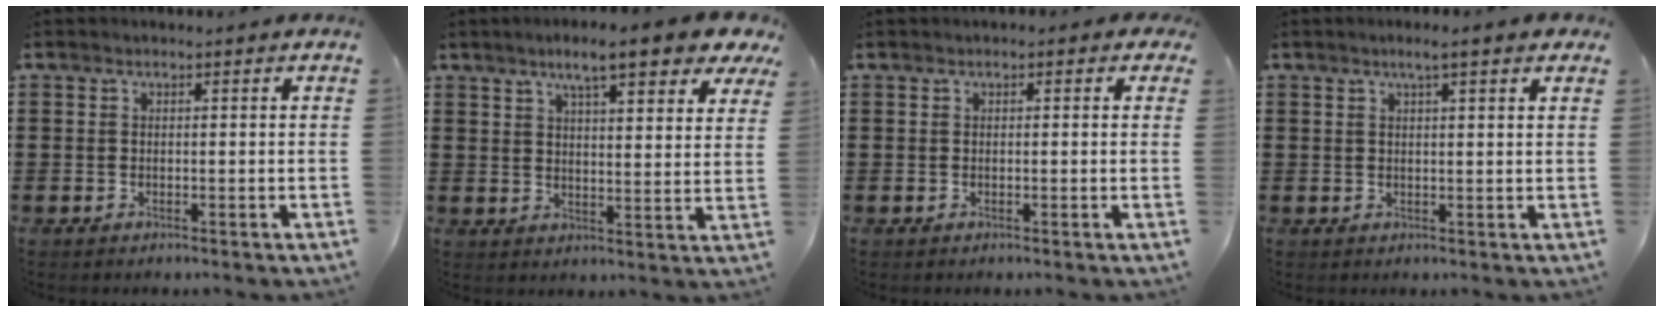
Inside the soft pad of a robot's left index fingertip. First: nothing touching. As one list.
[{"total": 8.3, "force": [6.3, 1.2, 5.3], "torque": [-0.095, -0.016, 0.104]}, {"total": 0.5, "force": [-0.1, 0.4, 0.3], "torque": [-0.007, 0.004, -0.003]}, {"total": 2.7, "force": [1.8, -0.1, 2.0], "torque": [-0.042, 0.003, 0.031]}]